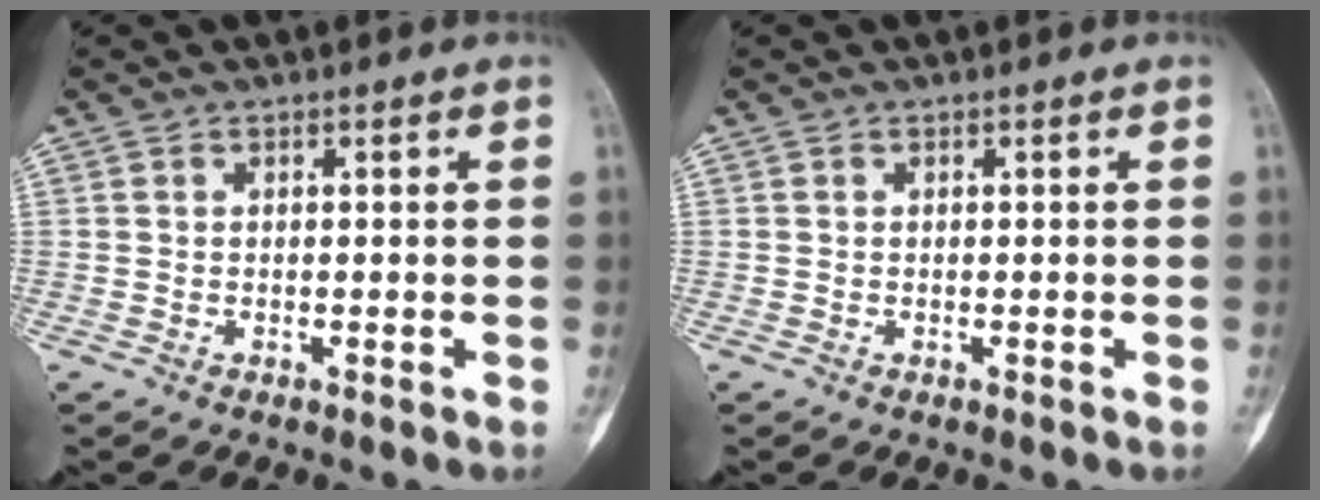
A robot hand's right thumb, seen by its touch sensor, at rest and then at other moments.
{"total": 0.0}